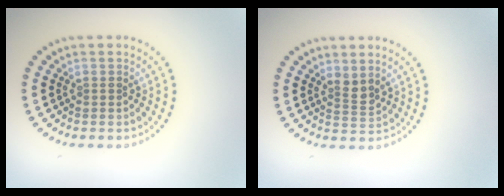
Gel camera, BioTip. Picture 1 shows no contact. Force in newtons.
{"total": 1.6, "press": 1.2, "slide": 1.1}